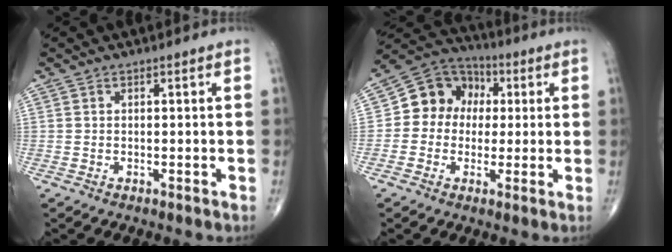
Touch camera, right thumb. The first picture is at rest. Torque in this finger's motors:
{"motor_torque": [0.06, 0.07, 0.47, 0.21, 0.06]}